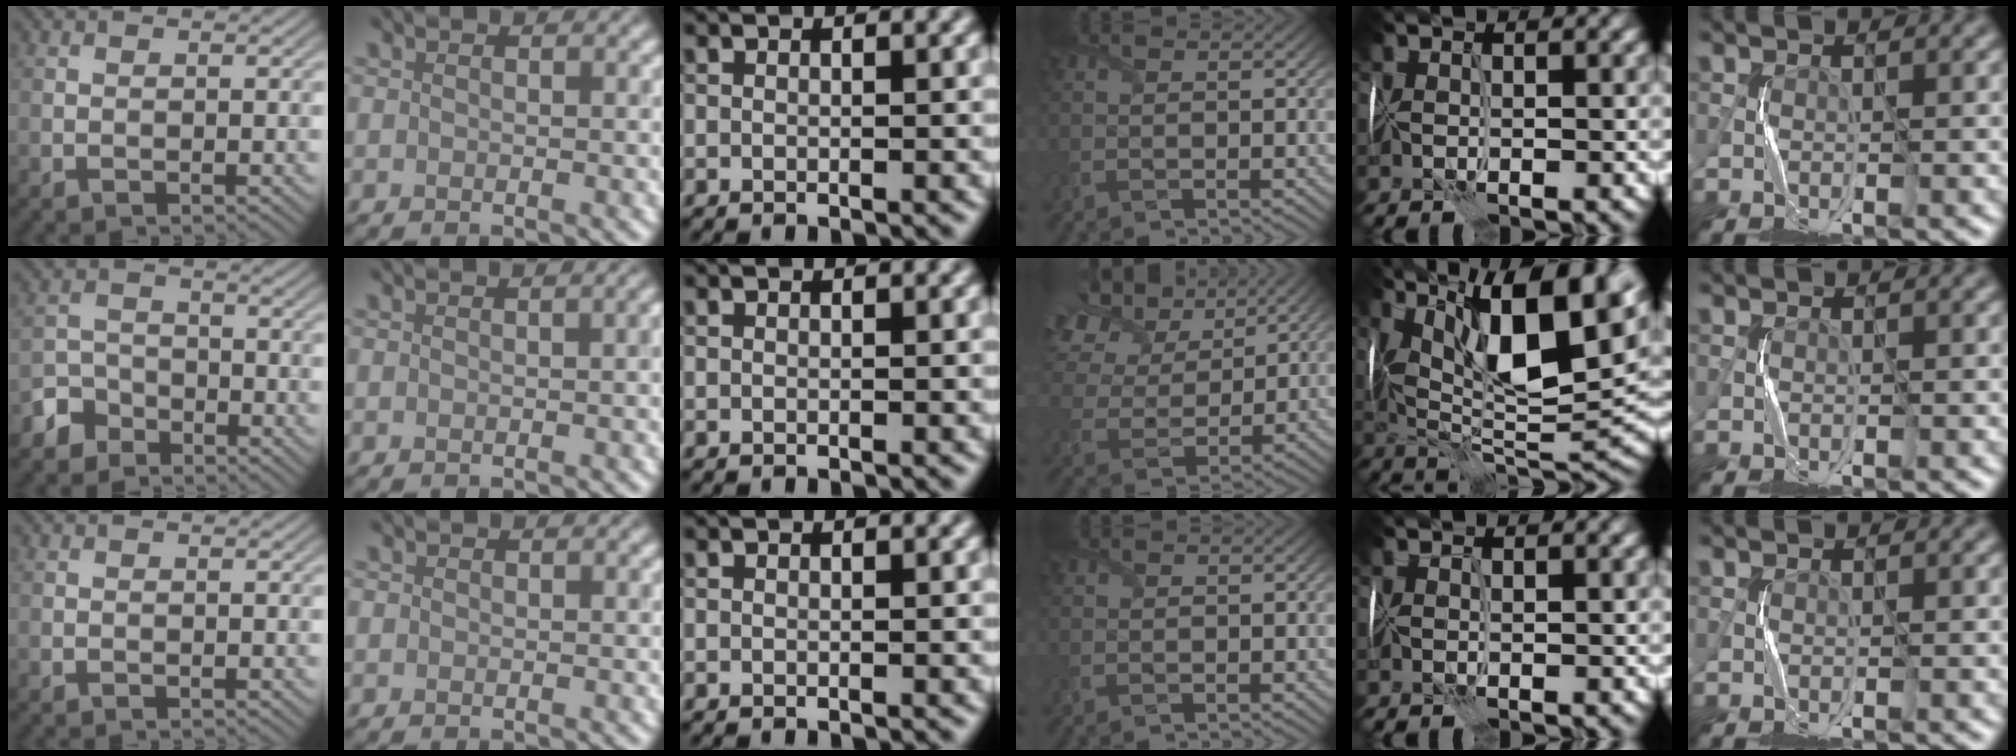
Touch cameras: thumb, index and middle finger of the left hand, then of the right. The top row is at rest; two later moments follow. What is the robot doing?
{"motion": "fold", "object": "tissue"}